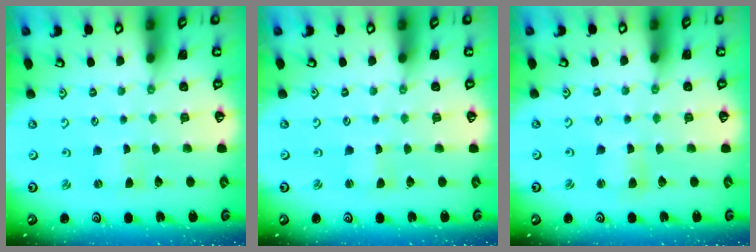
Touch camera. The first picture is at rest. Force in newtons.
{"total": 0.0}
{"total": 2.7, "press": 2.7, "slide": 0.4}